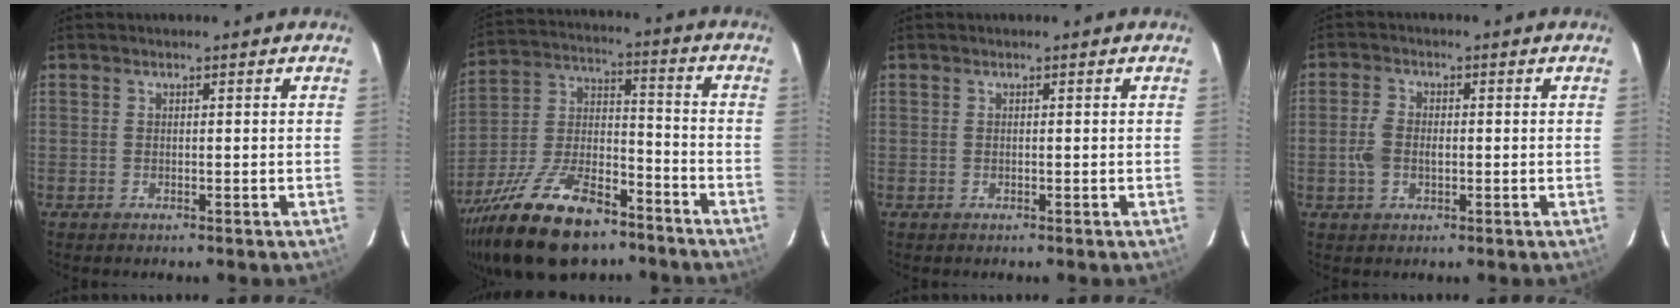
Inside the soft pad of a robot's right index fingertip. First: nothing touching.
{"total": 23.0, "force": [-15.6, 9.9, 13.6], "torque": [-0.279, -0.011, -0.263]}
{"total": 0.0}
{"total": 4.4, "force": [-0.7, 3.0, 3.1], "torque": [-0.070, 0.005, -0.010]}